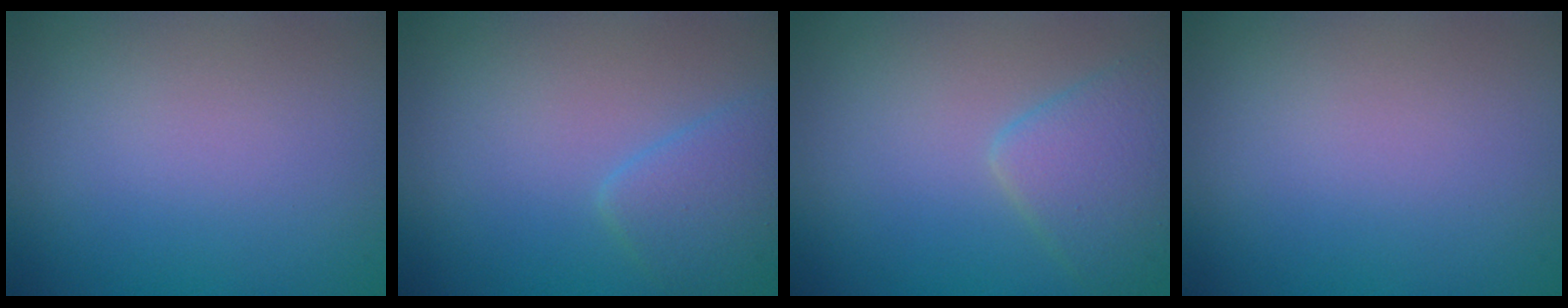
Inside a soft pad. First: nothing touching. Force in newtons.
{"total": 2.8, "press": 2.8, "slide": 0.1}
{"total": 3.9, "press": 3.9, "slide": 0.2}
{"total": 0.0}